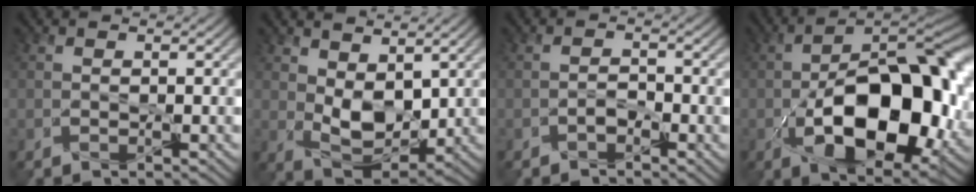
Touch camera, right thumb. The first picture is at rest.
{"total": 6.9, "force": [2.0, 3.9, 5.3], "torque": [-0.124, -0.015, 0.032]}
{"total": 1.3, "force": [-1.1, -0.2, 0.7], "torque": [-0.008, 0.004, -0.016]}
{"total": 16.4, "force": [-4.0, 7.6, 13.9], "torque": [-0.204, -0.014, -0.058]}